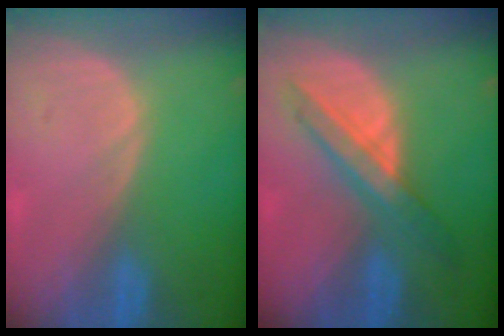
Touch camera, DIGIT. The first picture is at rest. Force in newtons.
{"total": 6.2, "press": 6.1, "slide": 0.5}